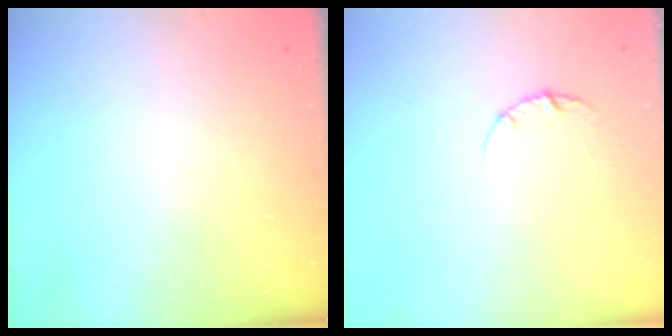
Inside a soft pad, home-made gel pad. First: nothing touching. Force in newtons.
{"total": 2.5, "press": 2.5, "slide": 0.3}